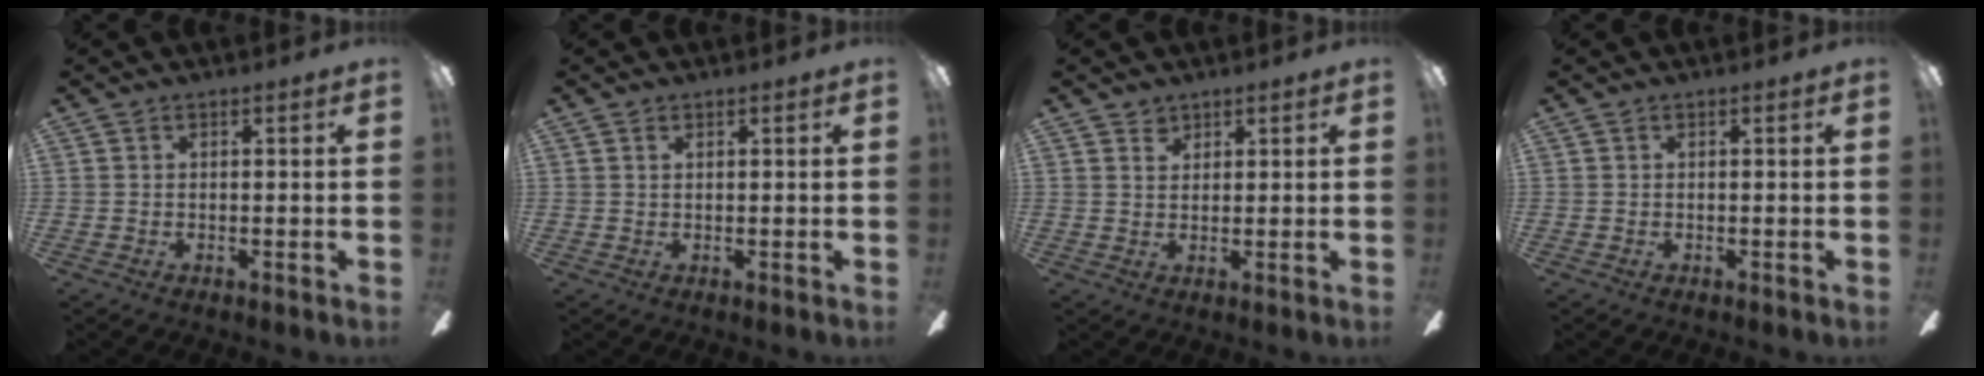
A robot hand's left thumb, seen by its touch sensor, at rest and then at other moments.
{"total": 1.0, "force": [0.7, 0.6, 0.4], "torque": [-0.011, 0.001, 0.013]}
{"total": 2.5, "force": [1.9, 1.5, 0.4], "torque": [0.005, -0.006, 0.034]}
{"total": 0.0}